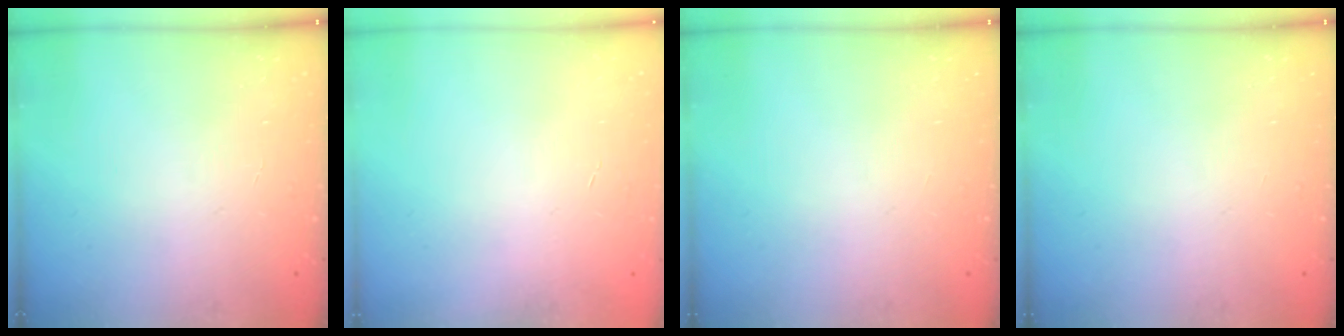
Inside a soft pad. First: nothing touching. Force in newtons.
{"total": 0.0}
{"total": 0.0}
{"total": 0.0}